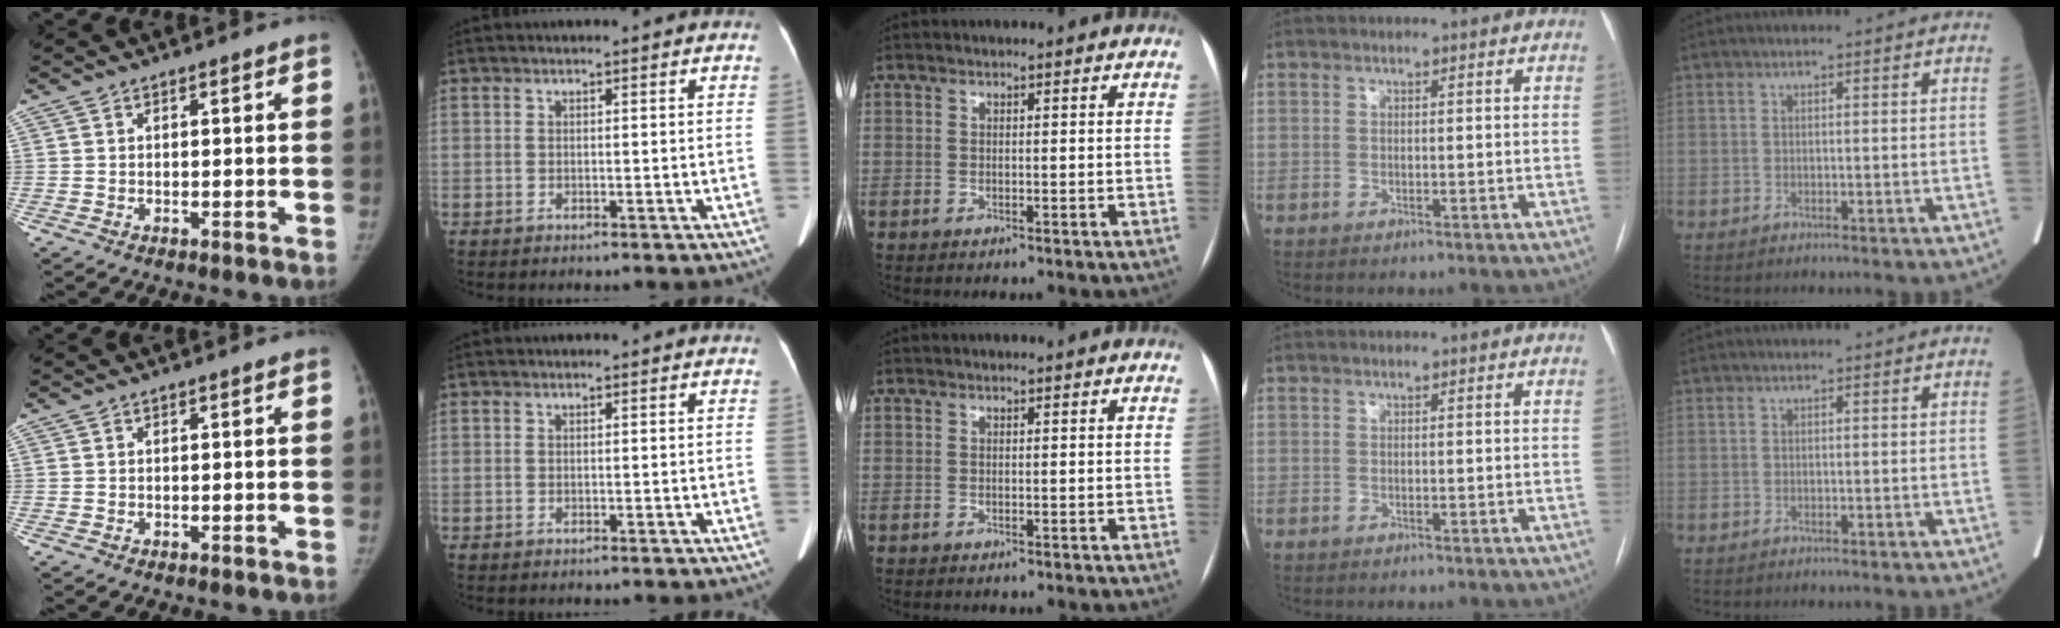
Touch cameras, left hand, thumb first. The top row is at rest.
{}